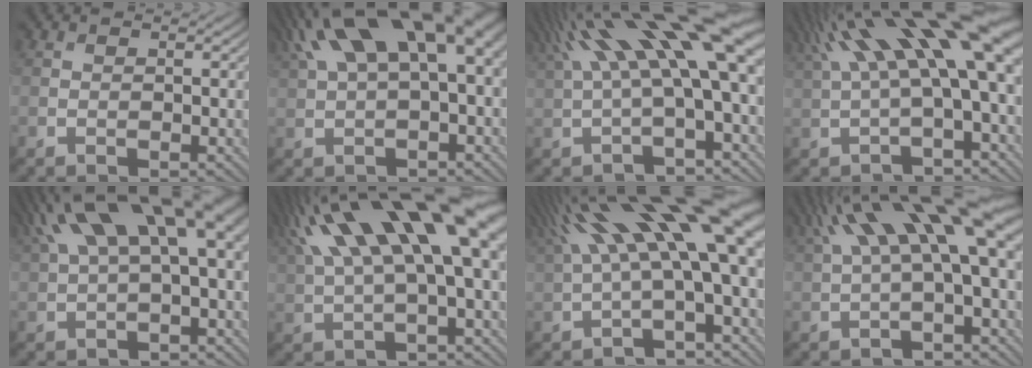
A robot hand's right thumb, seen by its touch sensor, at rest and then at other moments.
{"total": 14.4, "force": [5.4, 6.0, 11.9], "torque": [-0.237, 0.021, 0.101]}
{"total": 15.6, "force": [4.8, 4.1, 14.3], "torque": [-0.258, 0.022, 0.097]}
{"total": 16.2, "force": [5.3, 4.5, 14.6], "torque": [-0.264, 0.024, 0.108]}
{"total": 13.1, "force": [4.5, 4.9, 11.3], "torque": [-0.217, 0.021, 0.087]}
{"total": 17.9, "force": [6.8, 5.5, 15.6], "torque": [-0.304, 0.044, 0.125]}
{"total": 18.2, "force": [5.1, 5.2, 16.7], "torque": [-0.290, 0.028, 0.103]}
{"total": 14.4, "force": [4.8, 3.8, 13.0], "torque": [-0.243, 0.020, 0.098]}